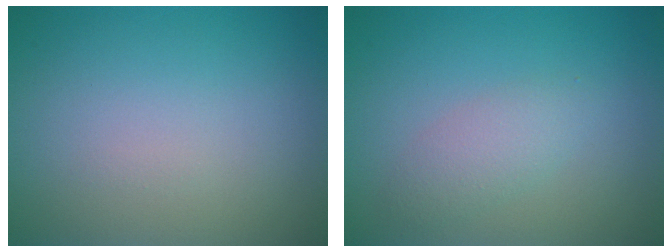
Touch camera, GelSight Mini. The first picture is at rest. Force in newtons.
{"total": 2.0, "press": 2.0, "slide": 0.1}